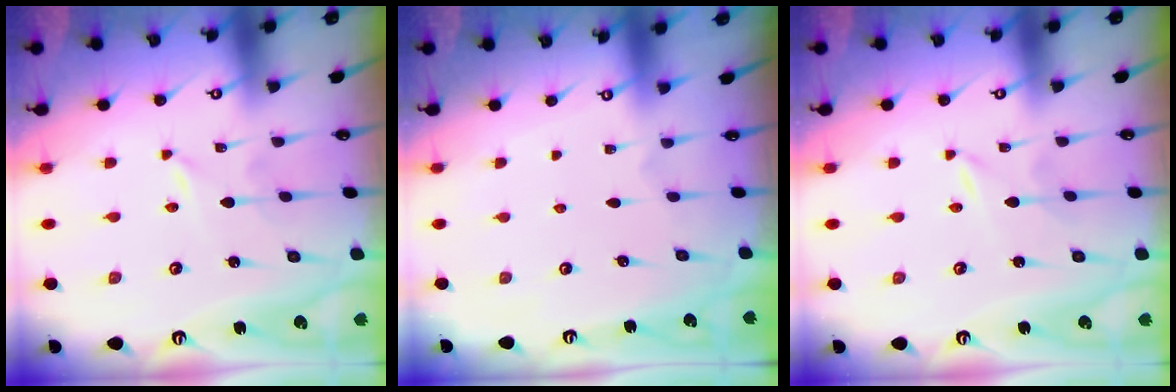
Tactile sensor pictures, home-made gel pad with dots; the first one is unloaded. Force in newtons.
{"total": 0.0}
{"total": 0.0}